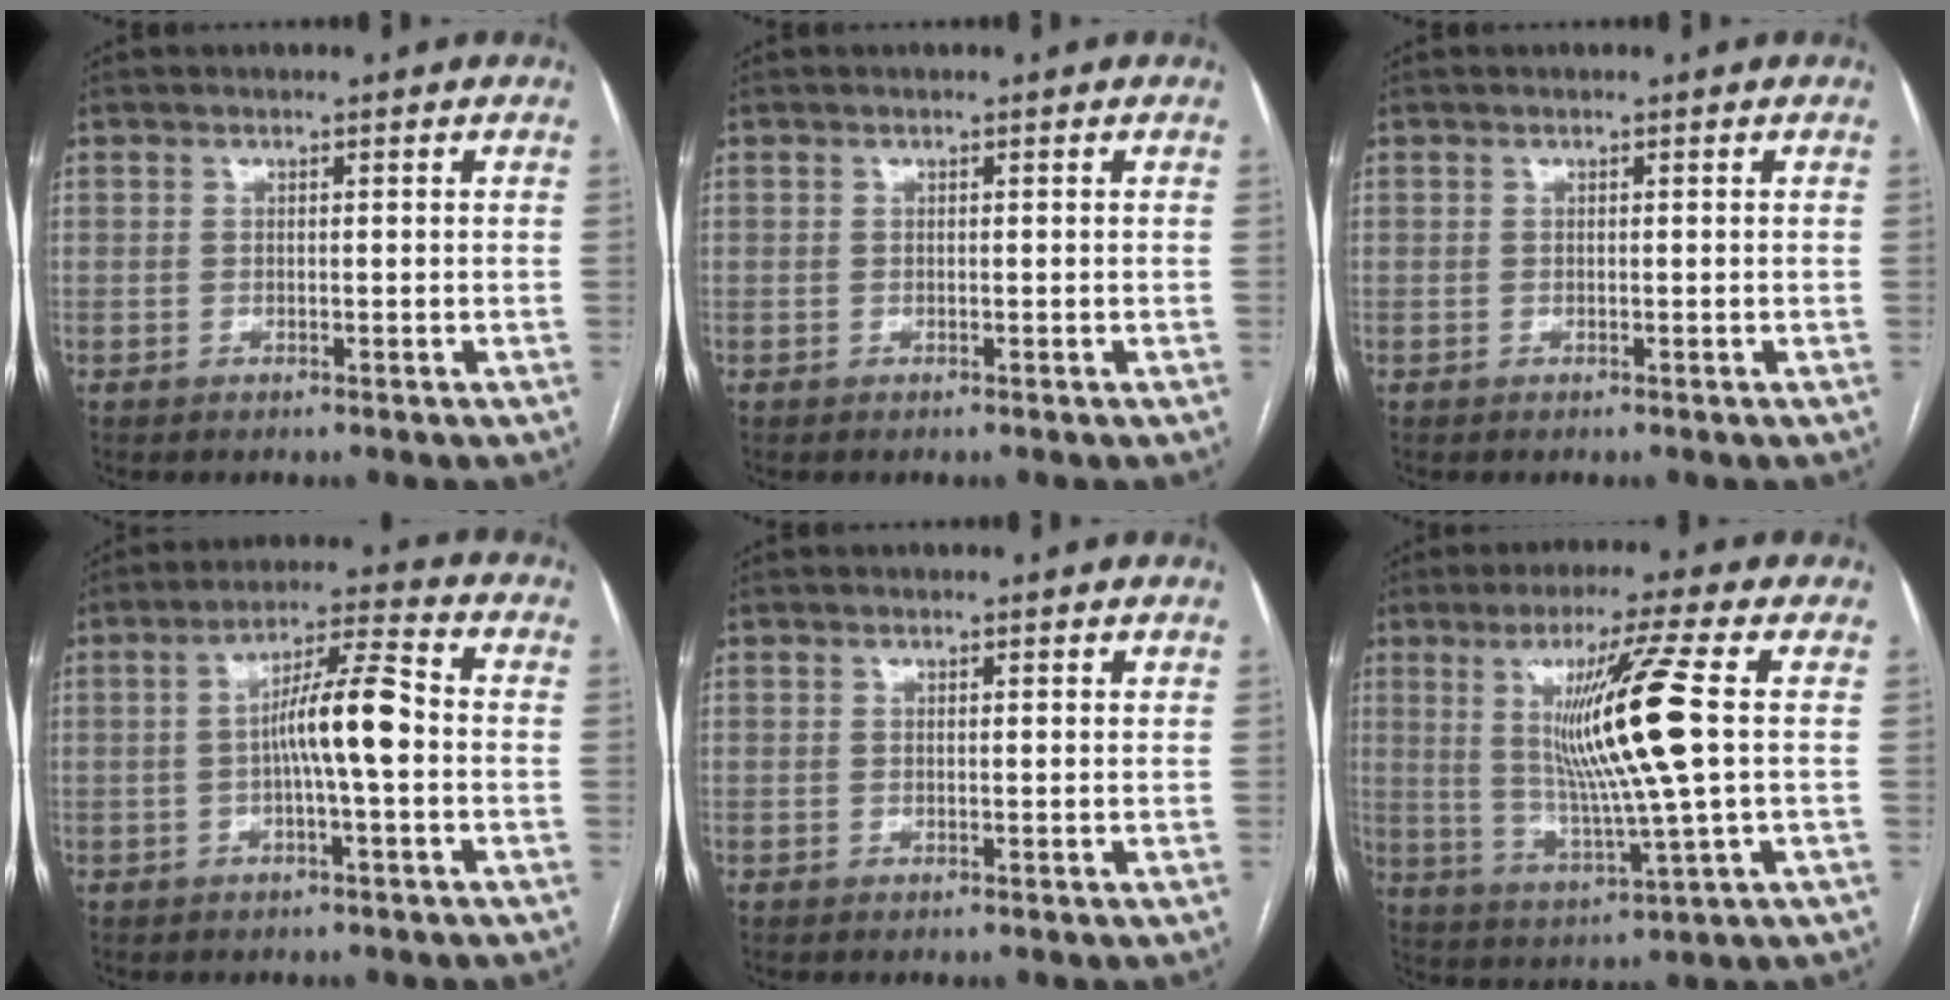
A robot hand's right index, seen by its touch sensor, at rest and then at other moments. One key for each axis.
{"total": 0.0}
{"total": 0.0}
{"total": 8.3, "fx": -0.8, "fy": 0.5, "fz": 8.3, "tx": -0.147, "ty": 0.019, "tz": -0.019}
{"total": 0.5, "fx": 0.5, "fy": 0.0, "fz": 0.3, "tx": -0.005, "ty": 0.001, "tz": 0.004}
{"total": 13.8, "fx": 2.3, "fy": -0.3, "fz": 13.6, "tx": -0.251, "ty": -0.010, "tz": 0.044}